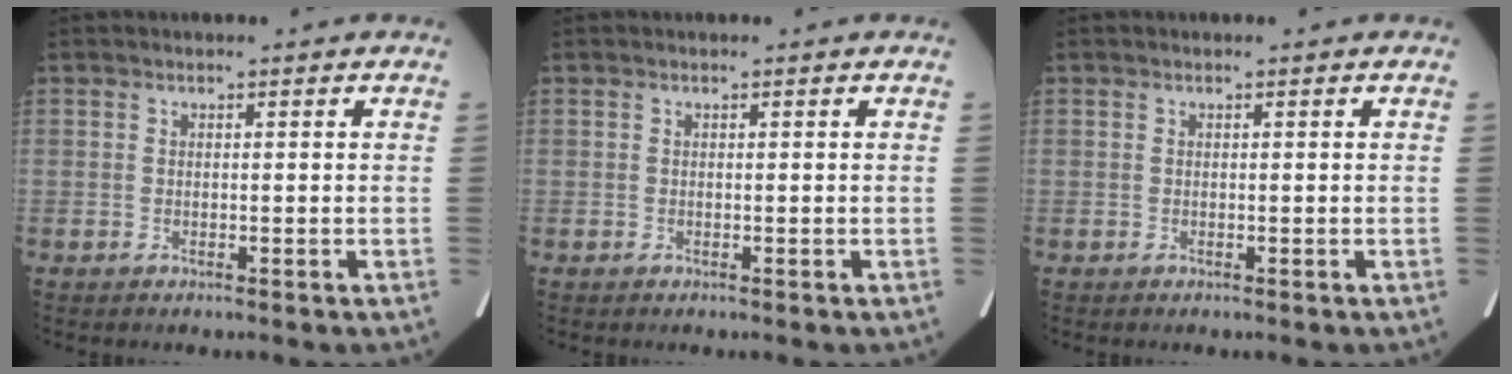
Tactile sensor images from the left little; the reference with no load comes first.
{"total": 0.0}
{"total": 0.0}